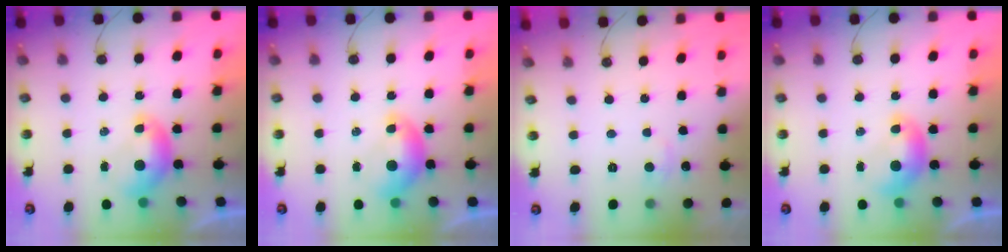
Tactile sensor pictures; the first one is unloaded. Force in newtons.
{"total": 0.6, "press": 0.5, "slide": 0.3}
{"total": 2.6, "press": 2.5, "slide": 0.5}
{"total": 0.0}